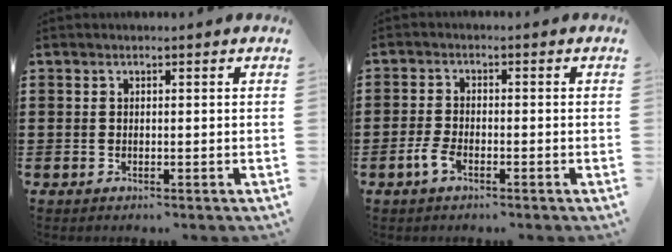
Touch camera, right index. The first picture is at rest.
{"total": 2.8, "force": [-1.7, 1.0, 2.0], "torque": [-0.050, -0.004, -0.035]}